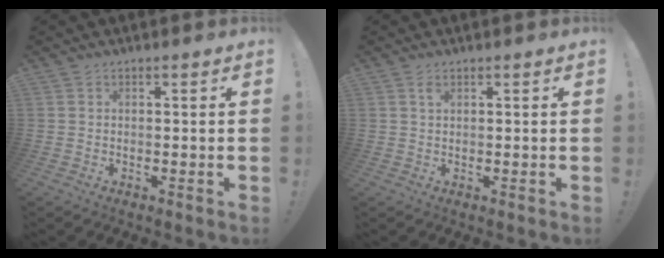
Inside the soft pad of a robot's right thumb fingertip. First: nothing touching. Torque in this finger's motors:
{"motor_torque": [0.47, 0.36, 0.30, 0.08, 0.16]}